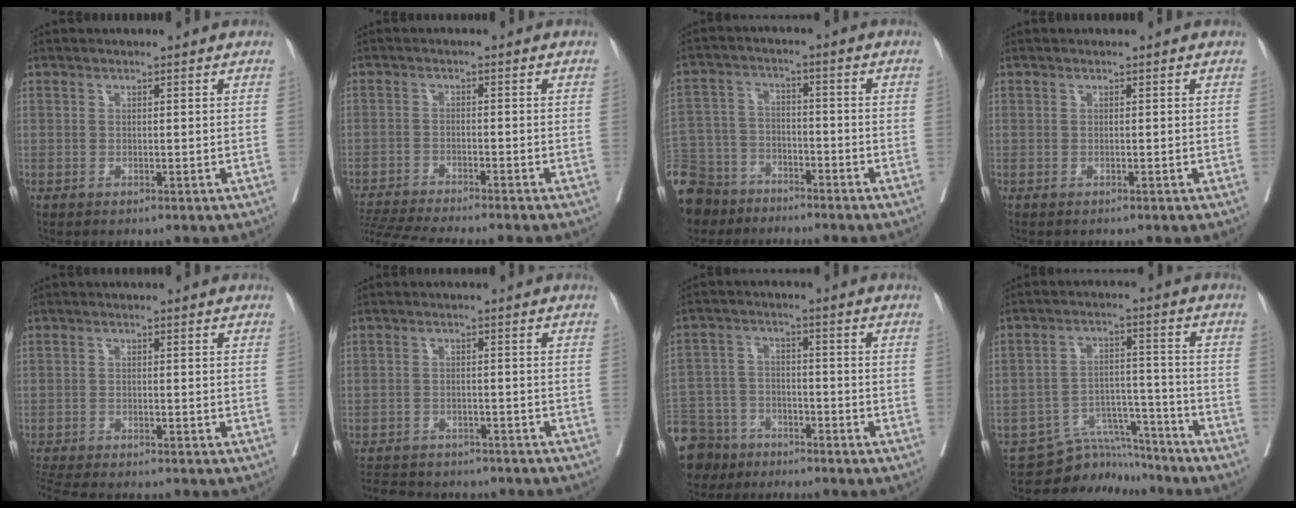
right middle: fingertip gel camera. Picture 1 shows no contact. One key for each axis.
{"total": 10.6, "fx": -9.8, "fy": -0.7, "fz": 4.0, "tx": -0.058, "ty": -0.011, "tz": -0.161}
{"total": 17.1, "fx": -12.7, "fy": 10.1, "fz": 5.3, "tx": -0.174, "ty": -0.002, "tz": -0.220}
{"total": 0.0}
{"total": 9.6, "fx": -8.7, "fy": 1.2, "fz": 3.8, "tx": -0.060, "ty": -0.012, "tz": -0.134}
{"total": 14.1, "fx": -12.4, "fy": 4.9, "fz": 4.6, "tx": -0.105, "ty": 0.002, "tz": -0.159}
{"total": 15.3, "fx": -11.8, "fy": 8.8, "fz": 4.3, "tx": -0.129, "ty": 0.002, "tz": -0.195}
{"total": 9.1, "fx": -8.8, "fy": 2.2, "fz": -0.3, "tx": 0.006, "ty": 0.034, "tz": -0.149}